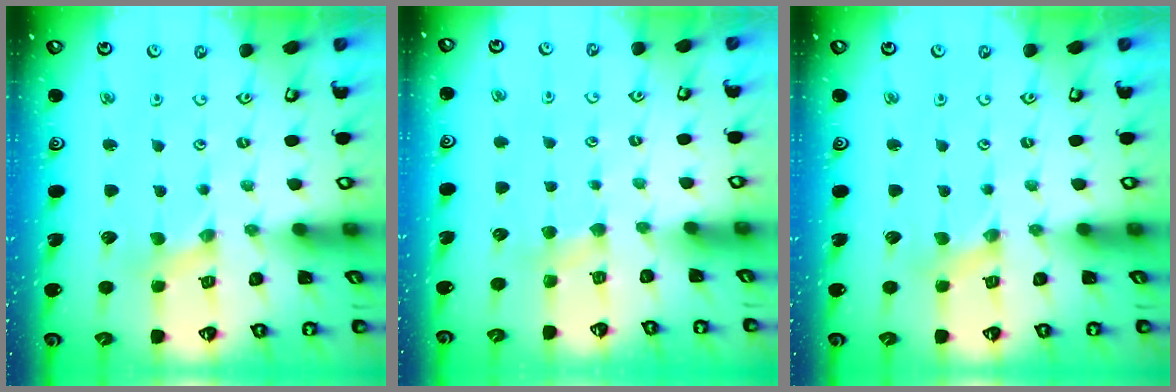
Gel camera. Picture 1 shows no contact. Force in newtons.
{"total": 2.6, "press": 2.6, "slide": 0.5}
{"total": 0.0}